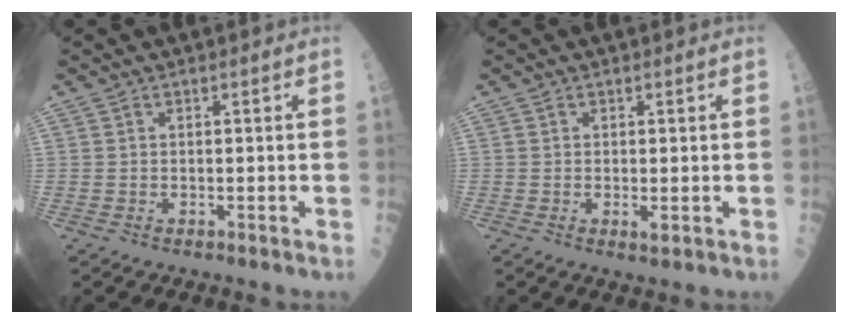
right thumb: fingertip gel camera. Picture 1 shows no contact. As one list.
[{"total": 1.4, "force": [-0.2, 0.5, 1.3], "torque": [-0.023, -0.005, -0.002]}]